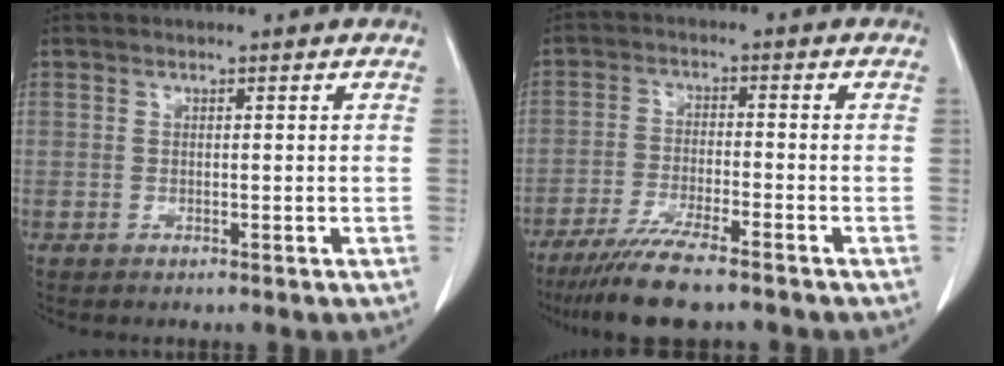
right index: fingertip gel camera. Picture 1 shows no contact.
{"total": 8.9, "force": [-7.1, 0.3, 5.4], "torque": [-0.092, -0.024, -0.122]}